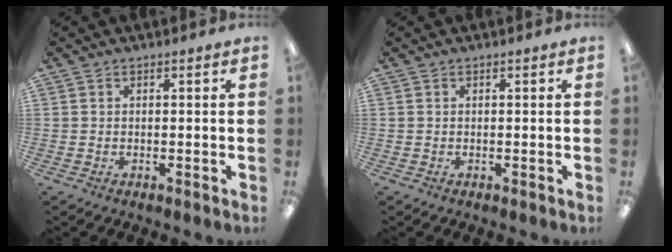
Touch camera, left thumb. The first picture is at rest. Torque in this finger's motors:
{"motor_torque": [-0.03, 0.03, 0.03, 0.00, 0.00]}